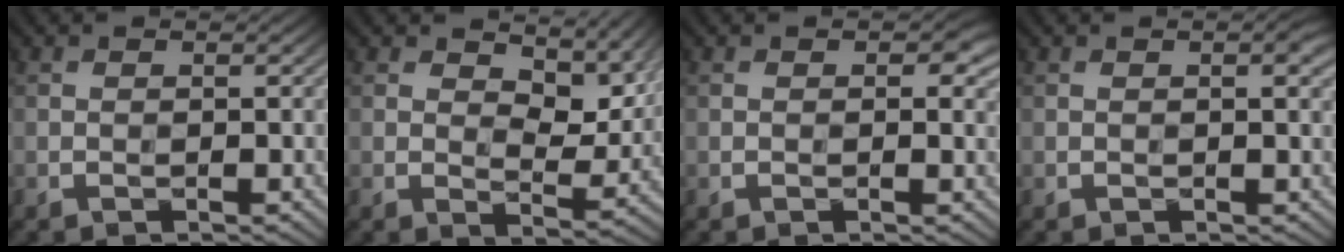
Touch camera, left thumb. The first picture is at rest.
{"total": 9.1, "force": [4.7, 4.6, 6.3], "torque": [-0.107, -0.004, 0.073]}
{"total": 2.5, "force": [0.9, 1.6, 1.7], "torque": [-0.027, -0.004, 0.015]}
{"total": 1.6, "force": [0.5, 0.5, 1.4], "torque": [-0.019, 0.001, 0.011]}